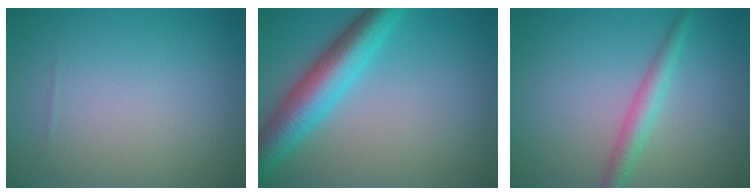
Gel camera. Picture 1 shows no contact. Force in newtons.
{"total": 6.5, "press": 6.5, "slide": 0.2}
{"total": 2.5, "press": 2.5, "slide": 0.1}